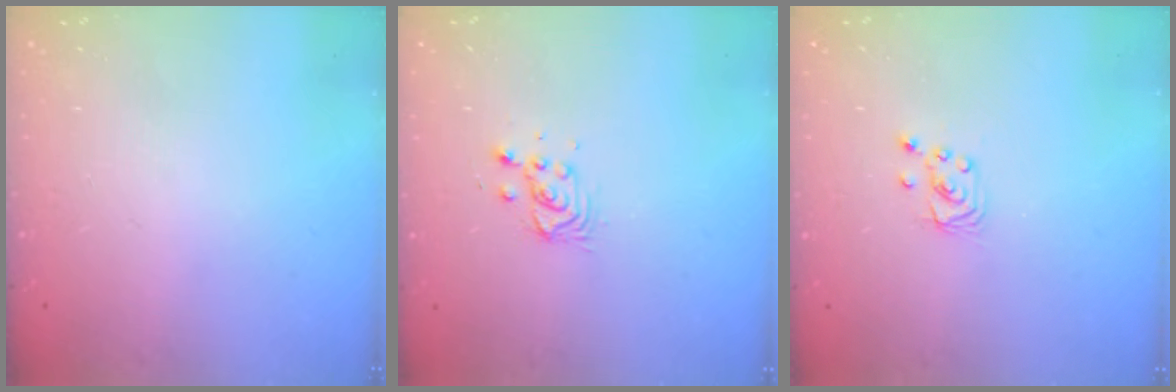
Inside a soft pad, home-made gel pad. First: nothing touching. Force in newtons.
{"total": 3.4, "press": 3.4, "slide": 0.4}
{"total": 2.7, "press": 2.7, "slide": 0.2}